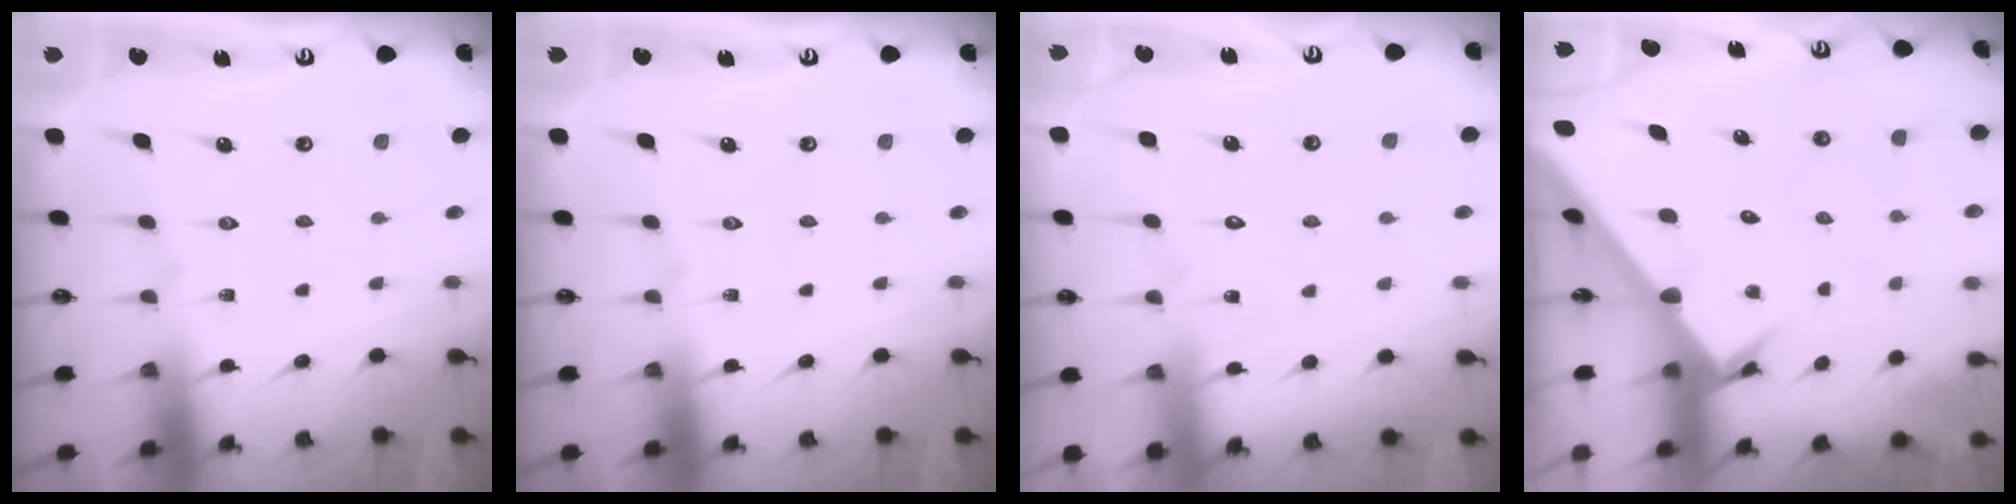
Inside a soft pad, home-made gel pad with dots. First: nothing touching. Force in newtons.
{"total": 0.0}
{"total": 6.4, "press": 6.4, "slide": 0.6}
{"total": 2.6, "press": 2.6, "slide": 0.2}